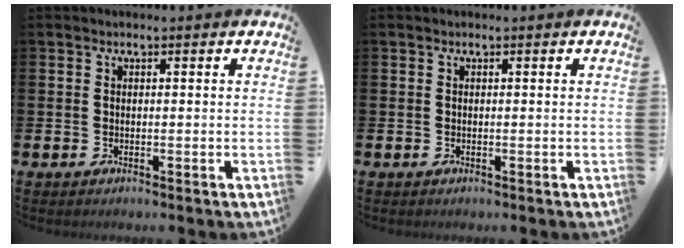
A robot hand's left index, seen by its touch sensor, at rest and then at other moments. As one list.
[{"total": 0.0}]